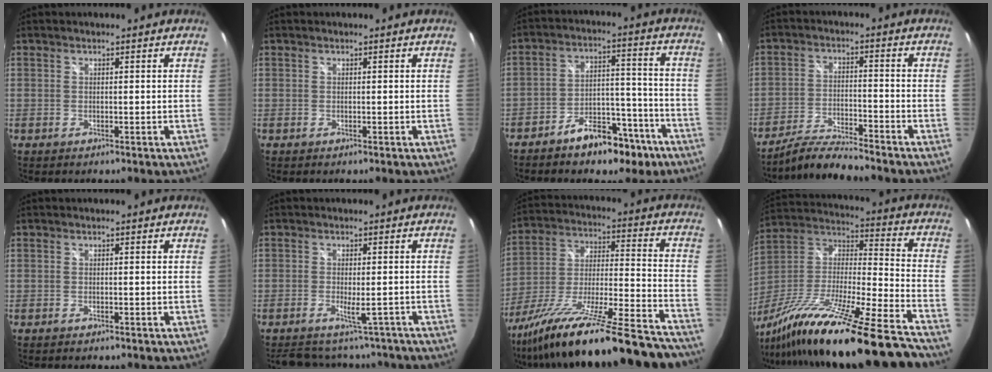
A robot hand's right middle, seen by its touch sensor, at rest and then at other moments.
{"total": 0.0}
{"total": 11.5, "force": [-8.1, 5.8, 5.7], "torque": [-0.093, 0.039, -0.108]}
{"total": 7.0, "force": [-6.7, -0.3, 1.9], "torque": [-0.057, 0.006, -0.131]}
{"total": 0.5, "force": [-0.4, 0.2, 0.2], "torque": [-0.005, -0.001, -0.008]}
{"total": 11.1, "force": [-9.6, 3.9, 3.8], "torque": [-0.078, 0.004, -0.121]}
{"total": 32.3, "force": [-26.7, 3.1, 17.8], "torque": [-0.281, -0.068, -0.403]}
{"total": 31.4, "force": [-24.5, 1.1, 19.7], "torque": [-0.314, -0.068, -0.402]}